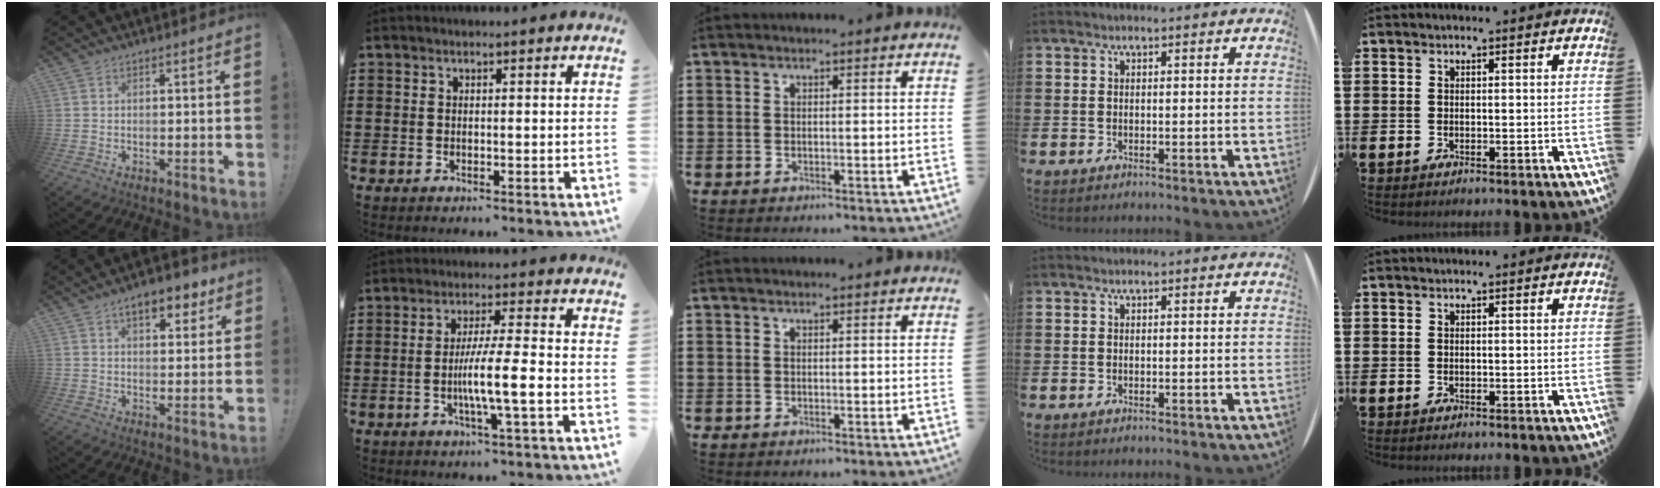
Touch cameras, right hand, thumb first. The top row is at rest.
{"thumb": {"total": 8.4, "force": [4.9, 3.9, 5.6], "torque": [-0.069, -0.017, 0.083]}, "index": {"total": 7.4, "force": [-1.9, 0.3, 7.1], "torque": [-0.127, -0.006, -0.037]}}